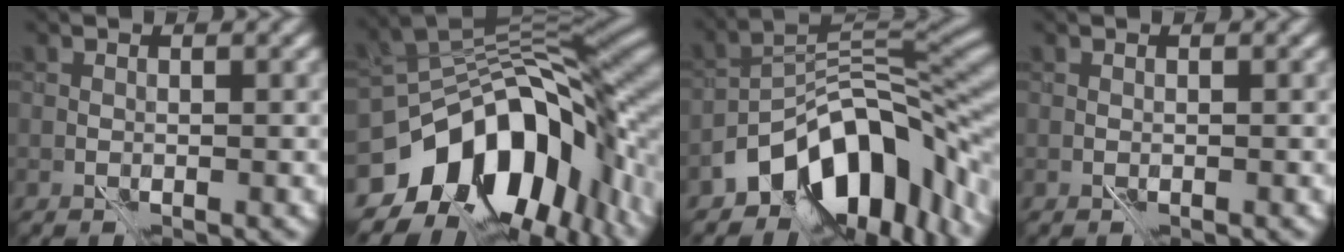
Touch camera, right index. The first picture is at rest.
{"total": 15.5, "force": [-6.1, 9.4, 10.7], "torque": [-0.154, -0.012, -0.097]}
{"total": 11.8, "force": [-6.9, 5.6, 7.7], "torque": [-0.098, 0.003, -0.130]}
{"total": 0.0}